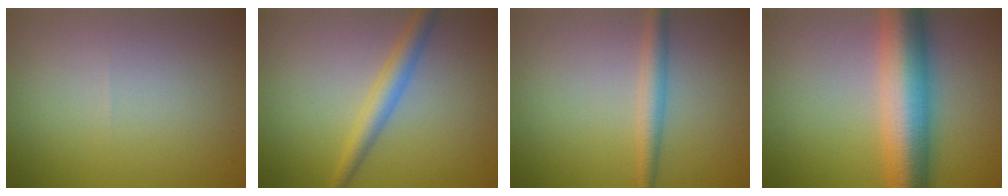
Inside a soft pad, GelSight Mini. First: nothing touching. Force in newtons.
{"total": 2.7, "press": 2.7, "slide": 0.1}
{"total": 2.2, "press": 2.2, "slide": 0.0}
{"total": 8.8, "press": 8.8, "slide": 0.2}